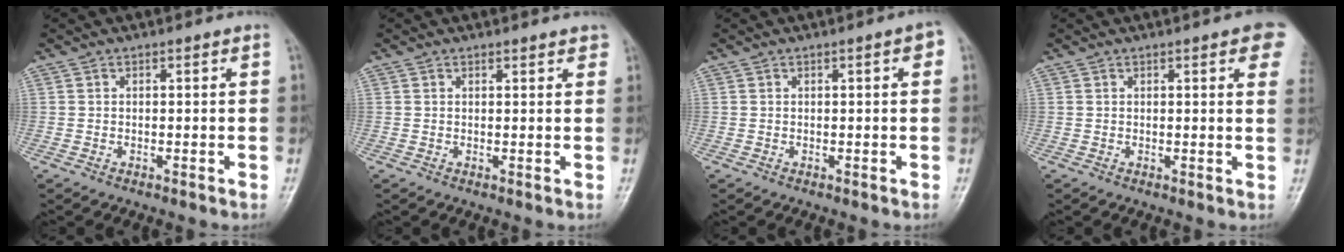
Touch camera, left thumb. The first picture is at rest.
{"total": 1.8, "force": [1.5, 0.7, 0.7], "torque": [0.003, -0.004, 0.014]}
{"total": 2.2, "force": [0.7, 0.5, 2.0], "torque": [-0.022, 0.003, 0.005]}
{"total": 7.2, "force": [3.7, 1.9, 5.9], "torque": [-0.047, -0.002, 0.038]}